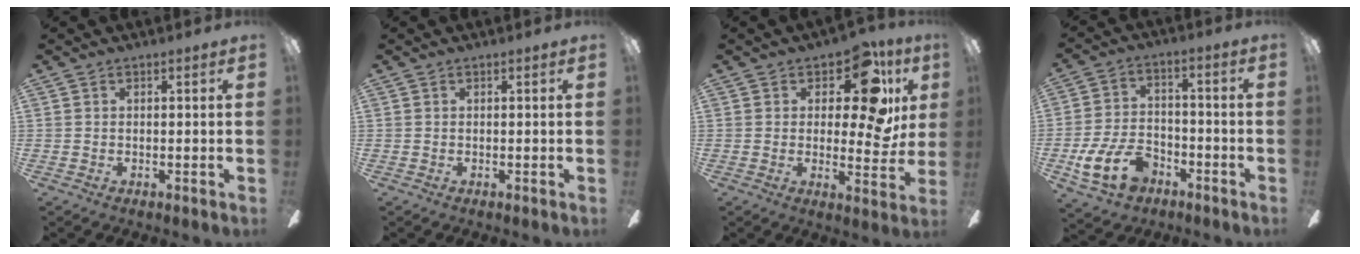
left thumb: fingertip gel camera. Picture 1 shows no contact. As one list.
[{"total": 0.0}, {"total": 13.9, "force": [6.3, 6.3, 10.6], "torque": [-0.141, -0.033, 0.102]}, {"total": 14.7, "force": [-7.5, 9.0, 9.0], "torque": [-0.191, 0.046, -0.133]}]